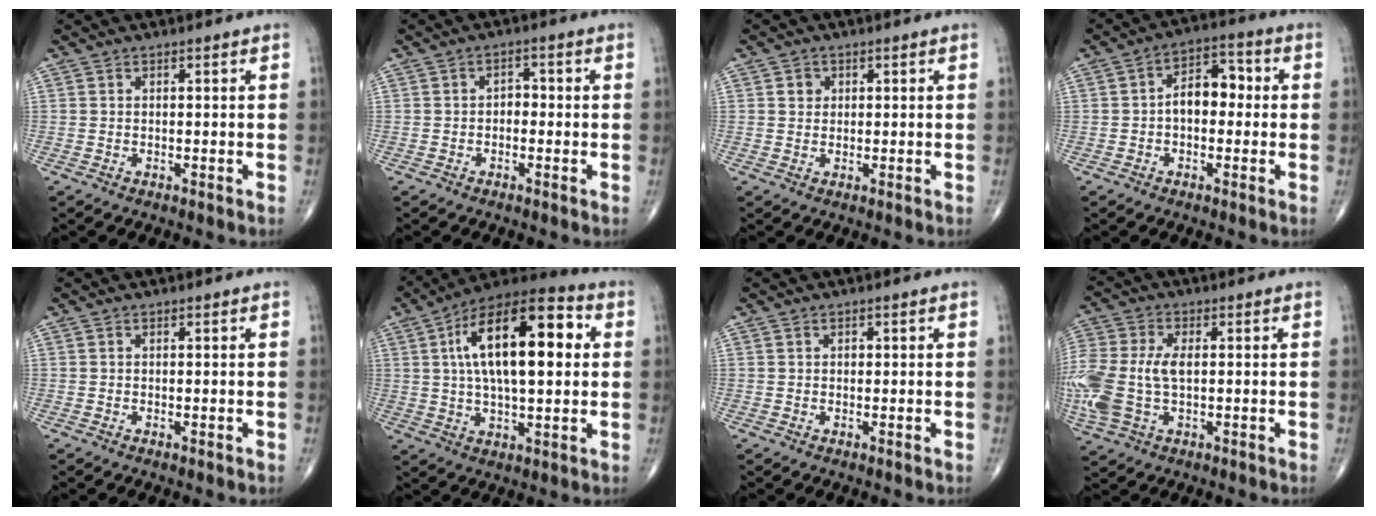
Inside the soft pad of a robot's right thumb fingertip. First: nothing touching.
{"total": 2.4, "force": [-0.4, 1.7, 1.7], "torque": [-0.011, 0.011, -0.013]}
{"total": 2.0, "force": [0.6, 1.8, 0.7], "torque": [0.001, -0.001, 0.008]}
{"total": 7.8, "force": [-0.2, 5.0, 6.0], "torque": [-0.070, 0.030, -0.014]}
{"total": 0.0}
{"total": 21.5, "force": [4.3, 9.1, 19.0], "torque": [-0.300, 0.018, 0.059]}
{"total": 0.7, "force": [0.2, 0.6, 0.4], "torque": [-0.003, 0.001, 0.004]}
{"total": 16.2, "force": [-0.6, 9.8, 13.0], "torque": [-0.350, 0.002, -0.006]}